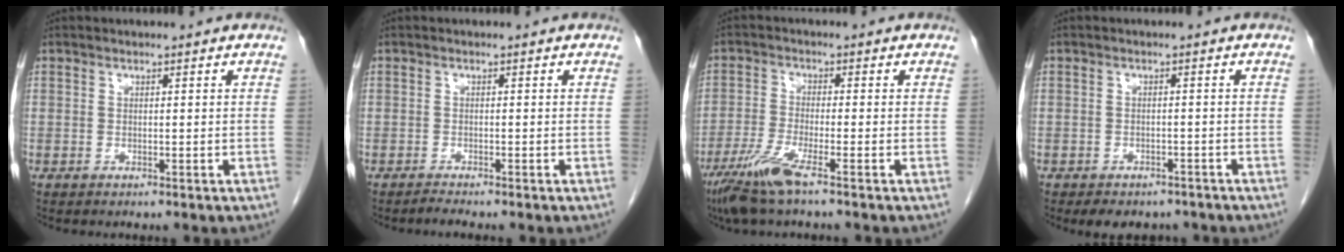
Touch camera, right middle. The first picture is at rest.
{"total": 1.0, "force": [-0.9, -0.2, 0.2], "torque": [-0.008, -0.004, -0.017]}
{"total": 6.6, "force": [-4.3, 0.0, 5.0], "torque": [-0.107, -0.020, -0.088]}
{"total": 6.2, "force": [-5.1, 3.1, 1.8], "torque": [-0.016, 0.008, -0.061]}